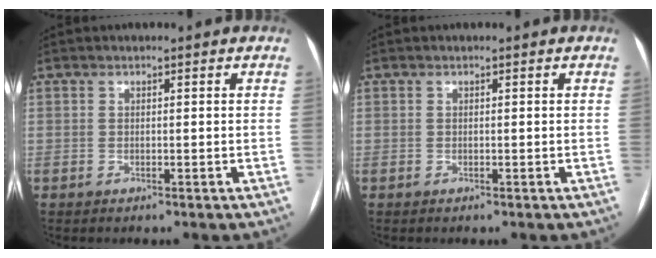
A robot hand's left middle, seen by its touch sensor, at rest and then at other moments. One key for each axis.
{"total": 0.0}